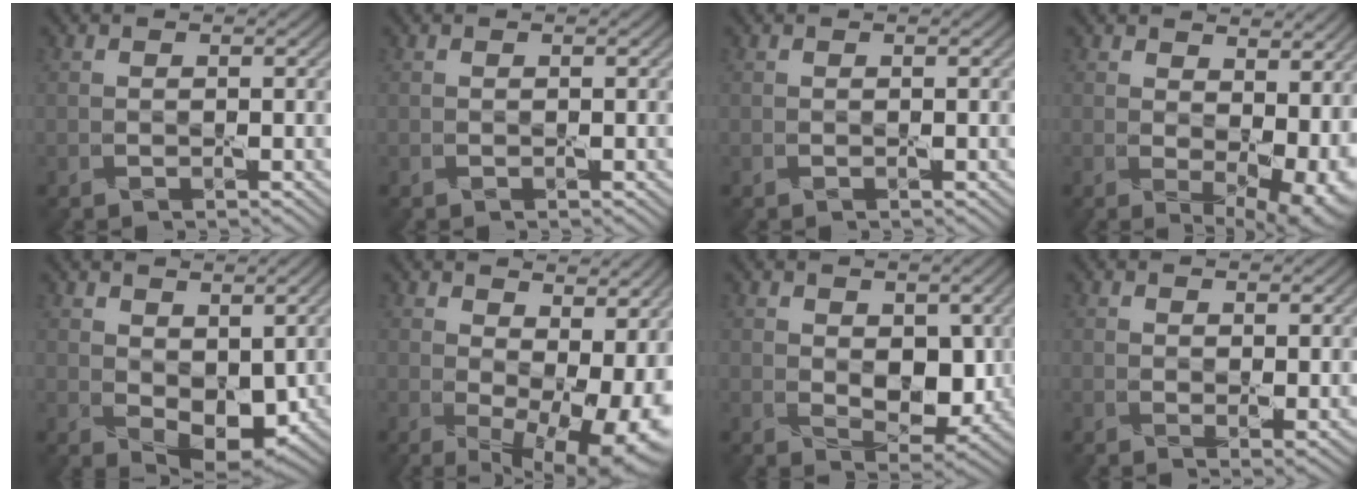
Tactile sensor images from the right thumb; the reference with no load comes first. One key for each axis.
{"total": 0.0}
{"total": 0.0}
{"total": 9.9, "fx": 1.7, "fy": 5.9, "fz": 7.8, "tx": -0.102, "ty": -0.024, "tz": 0.059}
{"total": 6.3, "fx": 1.4, "fy": 3.8, "fz": 4.8, "tx": -0.090, "ty": -0.014, "tz": 0.031}
{"total": 13.1, "fx": 1.5, "fy": 7.5, "fz": 10.6, "tx": -0.138, "ty": -0.031, "tz": 0.065}
{"total": 6.4, "fx": 0.9, "fy": 4.0, "fz": 4.9, "tx": -0.091, "ty": -0.019, "tz": 0.022}
{"total": 2.1, "fx": 1.2, "fy": 0.7, "fz": 1.5, "tx": -0.029, "ty": -0.011, "tz": 0.025}